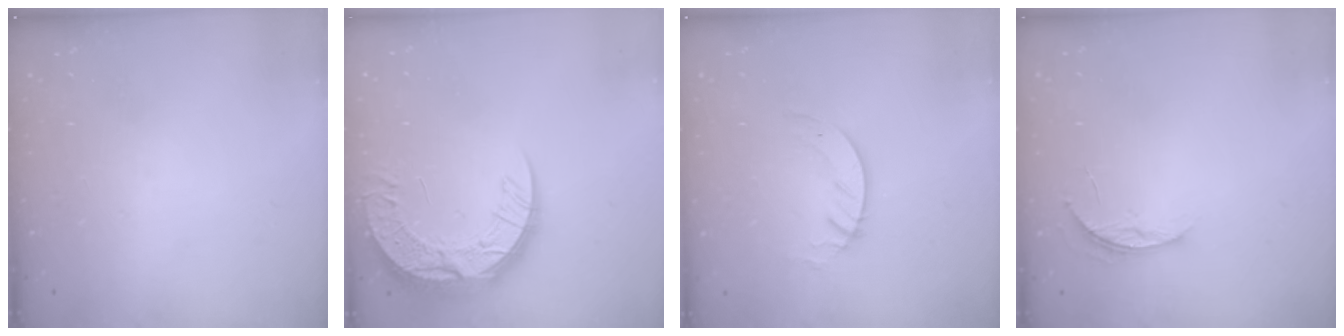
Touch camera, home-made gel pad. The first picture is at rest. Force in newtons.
{"total": 16.1, "press": 16.1, "slide": 1.3}
{"total": 3.1, "press": 3.1, "slide": 0.2}
{"total": 3.9, "press": 3.9, "slide": 0.4}